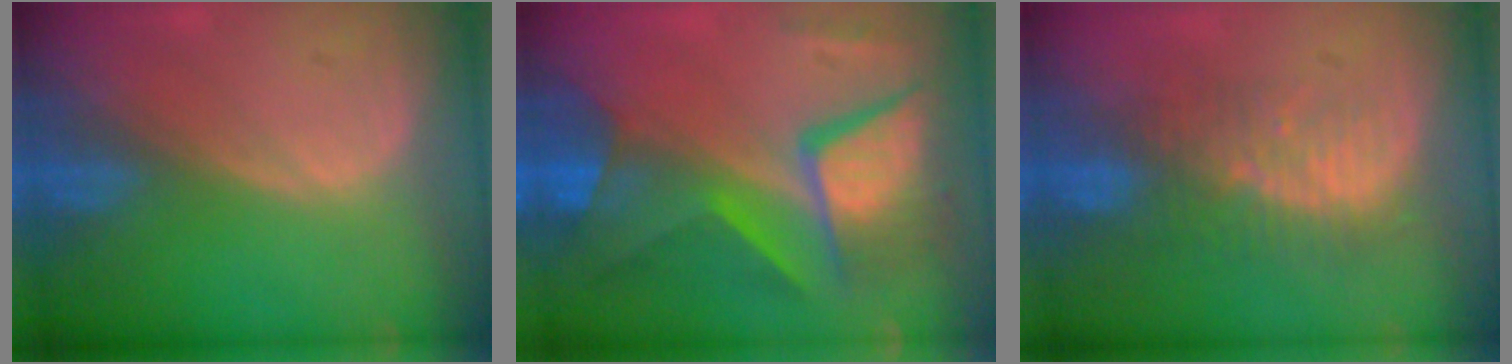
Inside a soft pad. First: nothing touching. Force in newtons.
{"total": 11.9, "press": 11.9, "slide": 1.1}
{"total": 8.3, "press": 7.7, "slide": 3.1}